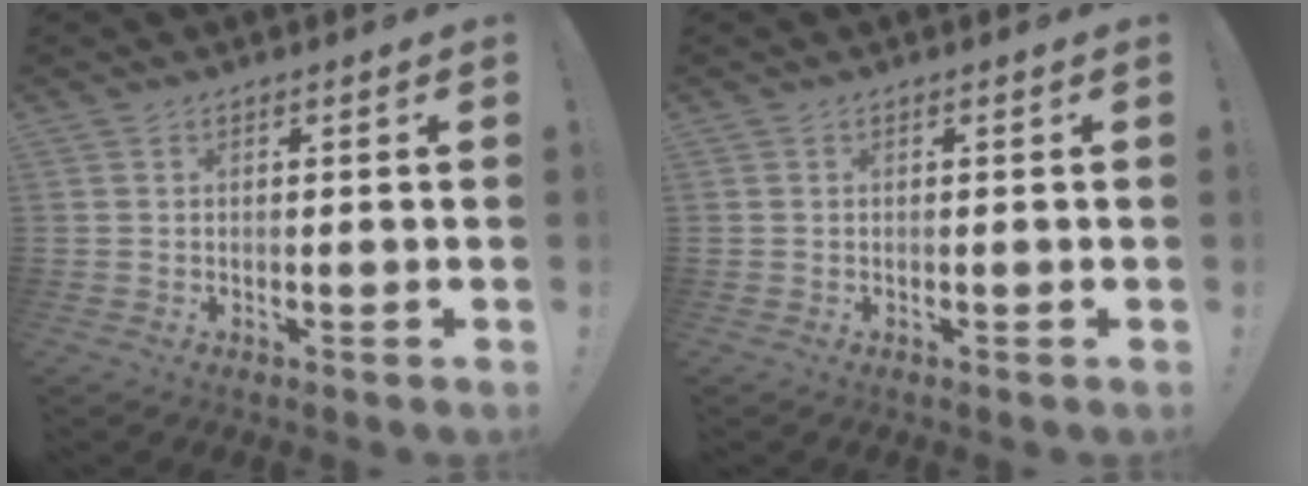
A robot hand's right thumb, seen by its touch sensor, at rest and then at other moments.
{"total": 0.0}